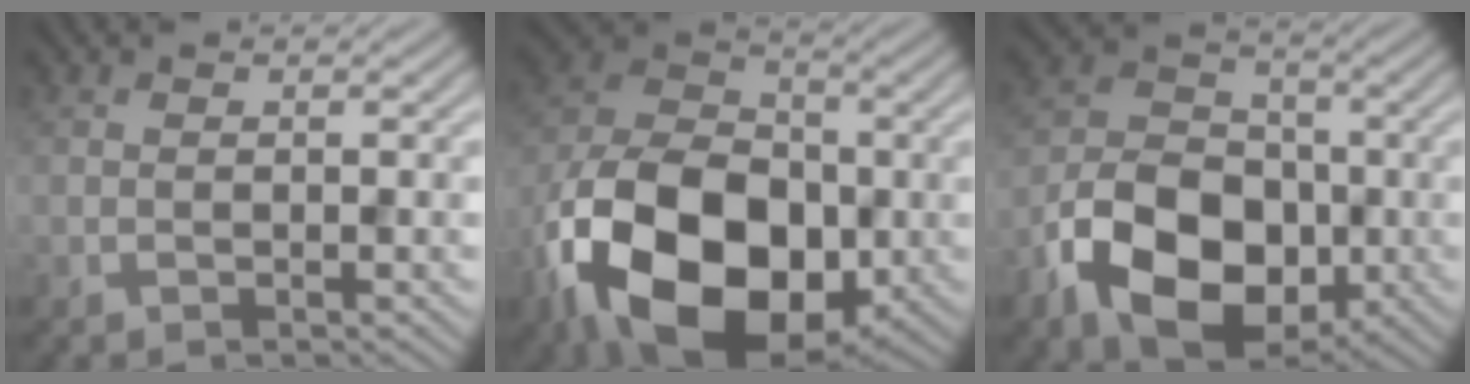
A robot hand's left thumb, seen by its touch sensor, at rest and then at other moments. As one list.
[{"total": 19.6, "force": [-7.1, 12.6, 13.2], "torque": [-0.276, -0.021, -0.136]}, {"total": 13.7, "force": [-5.4, 9.2, 8.7], "torque": [-0.178, -0.028, -0.112]}]